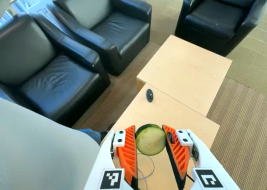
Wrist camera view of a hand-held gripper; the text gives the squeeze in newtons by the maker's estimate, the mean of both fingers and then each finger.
{"total": 10.8, "left": 10.5, "right": 11.0}